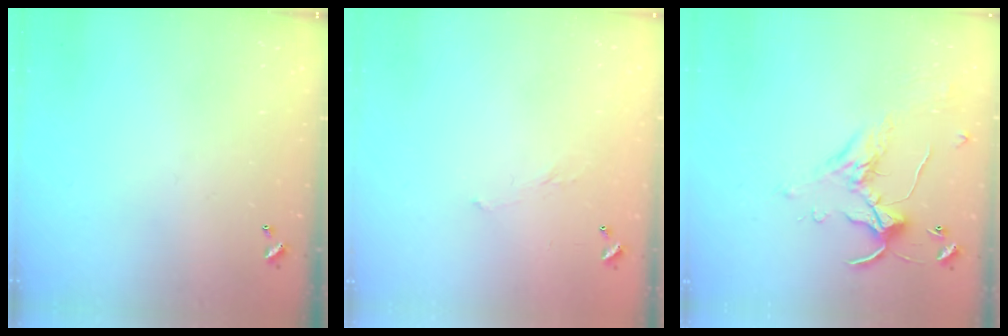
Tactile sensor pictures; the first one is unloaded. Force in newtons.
{"total": 5.4, "press": 5.4, "slide": 0.8}
{"total": 1.2, "press": 0.6, "slide": 1.1}